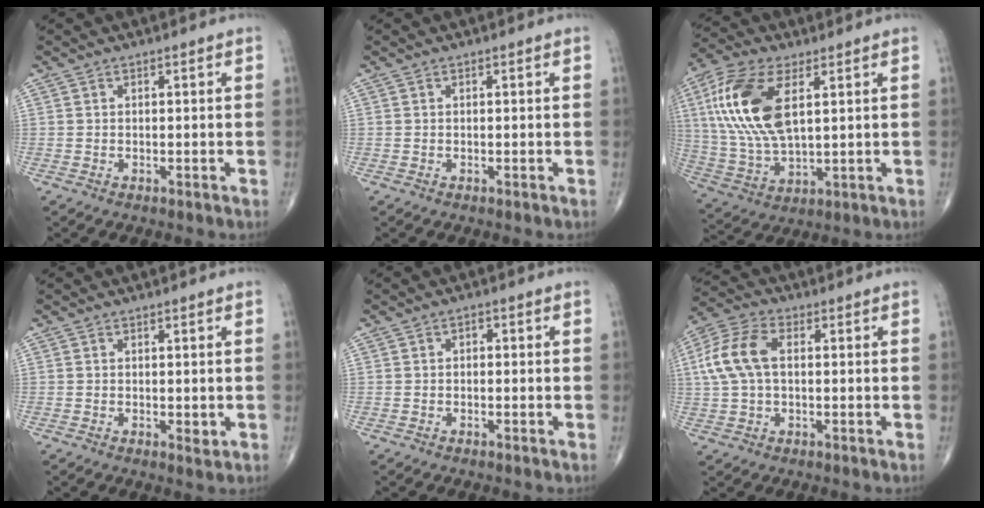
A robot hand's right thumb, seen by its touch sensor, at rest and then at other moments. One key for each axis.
{"total": 0.0}
{"total": 17.5, "fx": 4.9, "fy": 8.3, "fz": 14.5, "tx": -0.312, "ty": -0.005, "tz": 0.096}
{"total": 1.3, "fx": -0.1, "fy": 0.5, "fz": 1.2, "tx": -0.015, "ty": -0.006, "tz": 0.000}
{"total": 1.1, "fx": 0.0, "fy": 0.8, "fz": 0.7, "tx": -0.002, "ty": 0.004, "tz": -0.006}
{"total": 10.5, "fx": 1.4, "fy": 6.2, "fz": 8.3, "tx": -0.186, "ty": 0.027, "tz": 0.023}